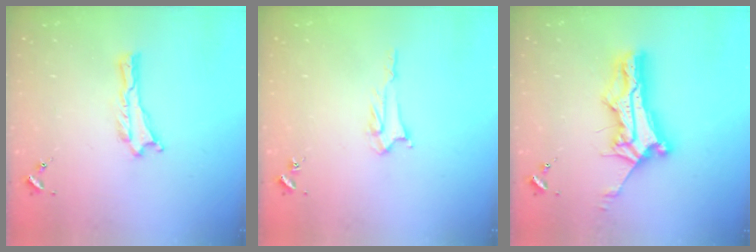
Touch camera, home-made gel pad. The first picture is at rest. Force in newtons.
{"total": 2.6, "press": 2.6, "slide": 0.3}
{"total": 10.8, "press": 10.7, "slide": 0.8}